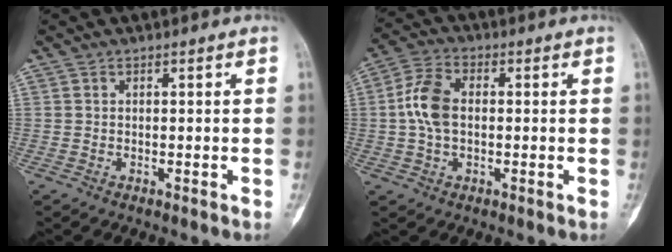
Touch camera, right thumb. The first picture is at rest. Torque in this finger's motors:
{"motor_torque": [0.90, 0.94, 0.04, 0.03, 0.27]}